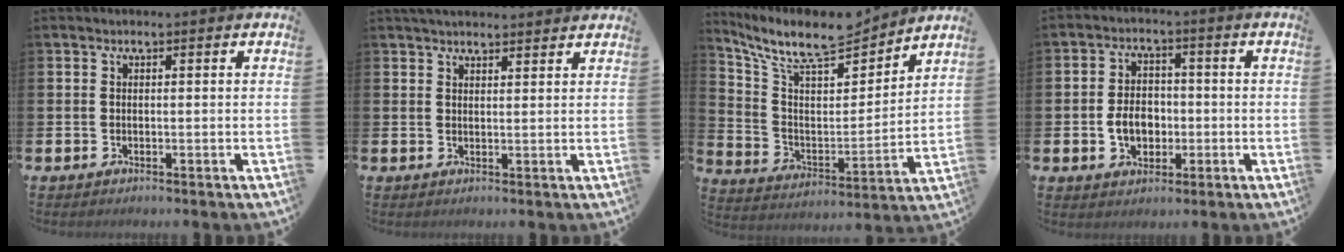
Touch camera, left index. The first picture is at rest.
{"total": 2.8, "force": [2.8, 0.4, 0.4], "torque": [-0.012, -0.009, 0.051]}
{"total": 10.3, "force": [9.2, 2.4, 4.1], "torque": [-0.112, -0.065, 0.157]}
{"total": 5.1, "force": [-1.0, 3.9, 3.2], "torque": [-0.041, 0.000, -0.026]}